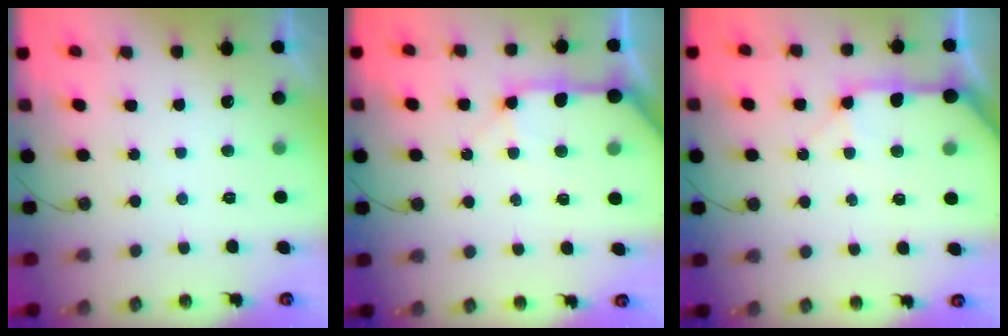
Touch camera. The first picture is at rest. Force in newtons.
{"total": 11.7, "press": 11.6, "slide": 1.7}
{"total": 11.7, "press": 11.6, "slide": 1.7}